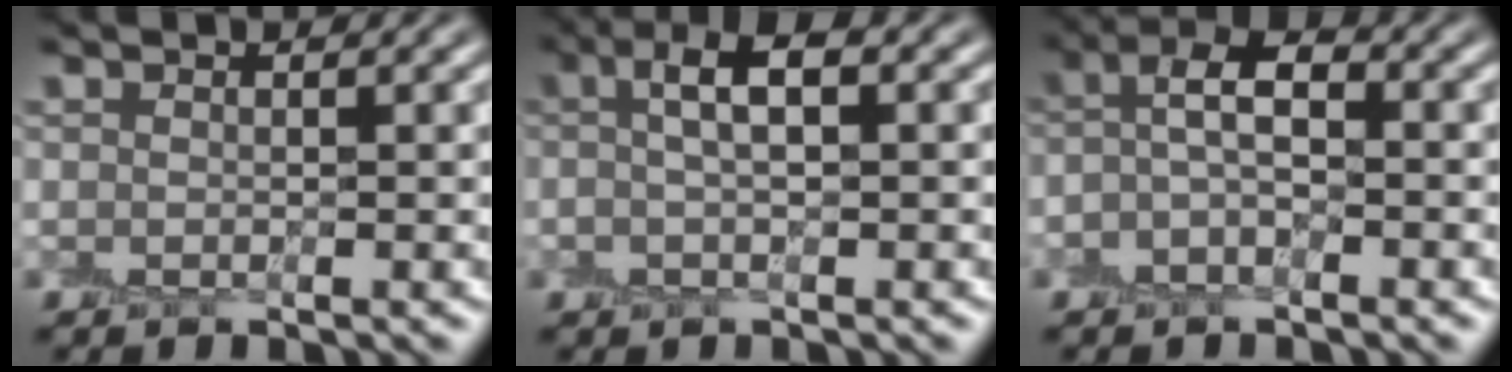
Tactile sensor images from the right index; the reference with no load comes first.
{"total": 3.6, "force": [0.6, 1.1, 3.4], "torque": [-0.060, 0.013, 0.005]}
{"total": 3.6, "force": [-0.4, 1.7, 3.1], "torque": [-0.061, 0.011, -0.015]}